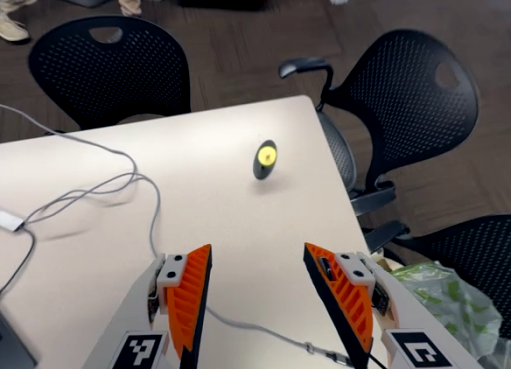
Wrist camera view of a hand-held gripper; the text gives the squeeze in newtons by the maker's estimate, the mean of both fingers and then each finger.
{"total": 0.0}